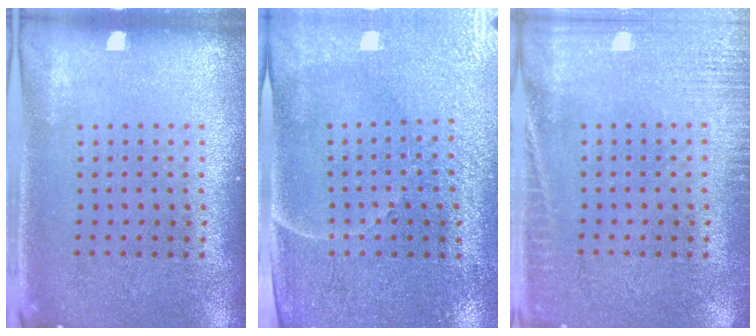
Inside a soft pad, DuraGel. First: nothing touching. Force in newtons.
{"total": 3.4, "press": 3.2, "slide": 1.0}
{"total": 2.9, "press": 2.9, "slide": 0.4}